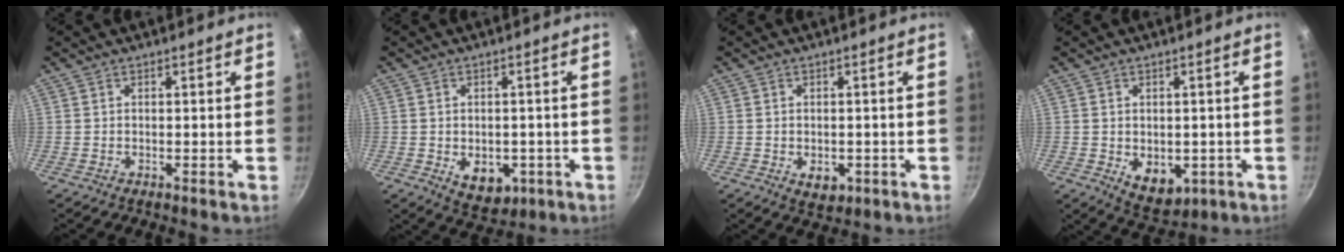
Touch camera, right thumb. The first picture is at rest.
{"total": 7.7, "force": [-2.1, 5.4, 5.1], "torque": [-0.045, -0.001, -0.016]}
{"total": 4.1, "force": [-1.1, 2.8, 2.7], "torque": [-0.031, 0.000, -0.008]}
{"total": 7.4, "force": [-1.4, 5.1, 5.1], "torque": [-0.051, -0.008, -0.002]}